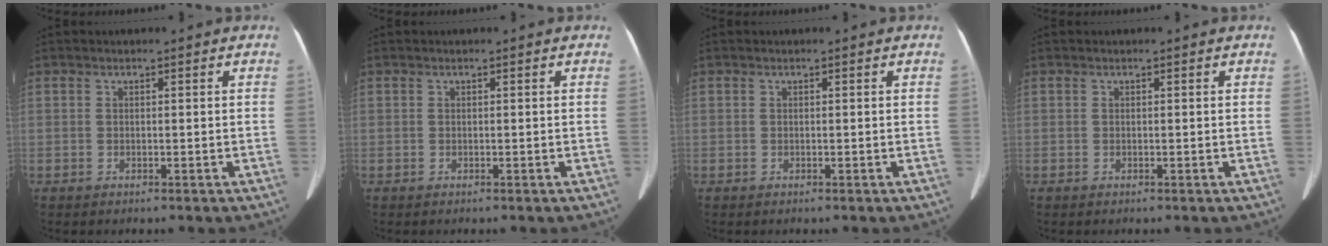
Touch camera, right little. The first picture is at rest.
{"total": 0.0}
{"total": 0.0}
{"total": 0.0}